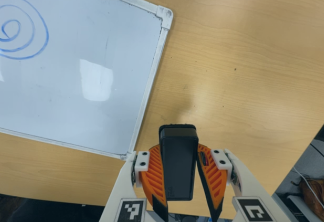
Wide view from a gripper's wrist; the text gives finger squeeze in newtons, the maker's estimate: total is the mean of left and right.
{"total": 9.8, "left": 7.9, "right": 11.7}